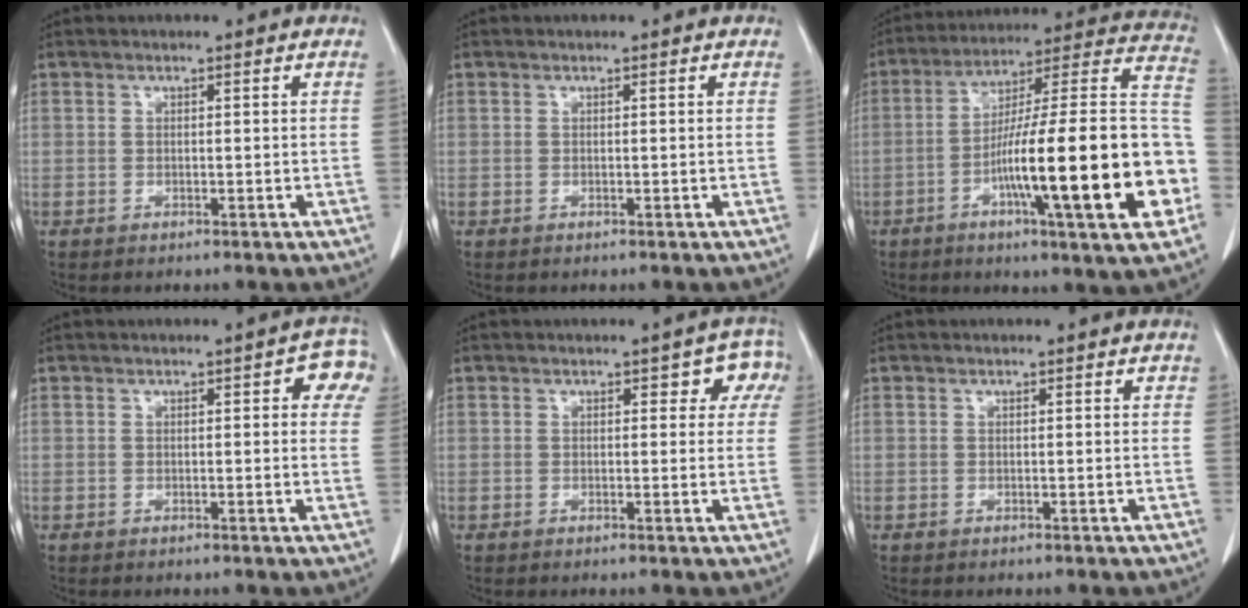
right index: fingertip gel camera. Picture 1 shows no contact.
{"total": 0.0}
{"total": 26.5, "force": [-6.9, 1.9, 25.5], "torque": [-0.316, 0.007, -0.113]}
{"total": 5.1, "force": [1.9, 1.7, 4.4], "torque": [-0.037, 0.007, 0.009]}
{"total": 3.9, "force": [1.7, 2.5, 2.5], "torque": [-0.005, 0.009, 0.008]}
{"total": 0.0}